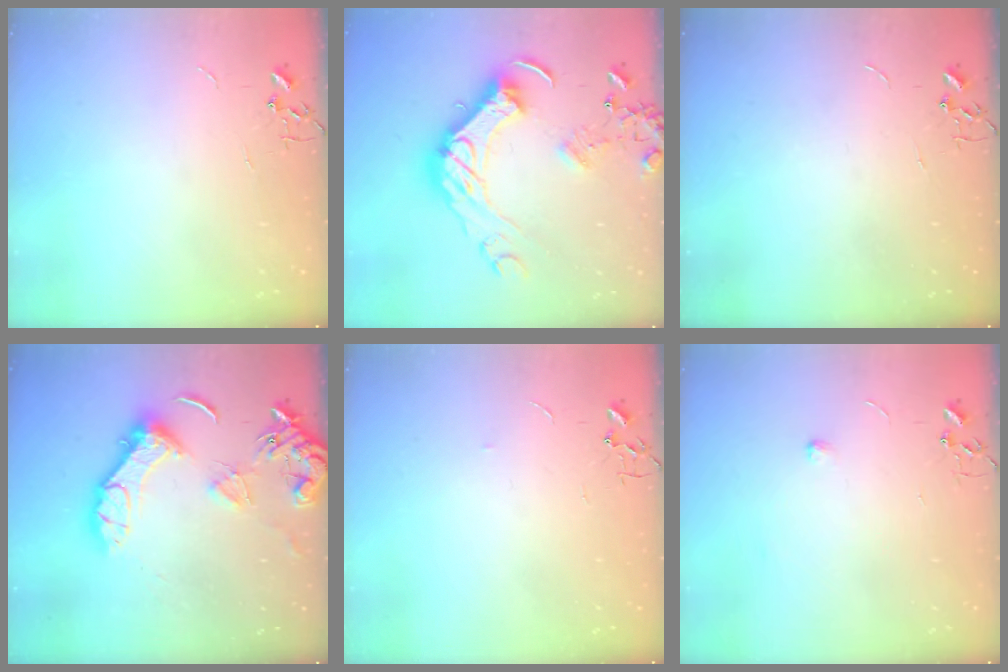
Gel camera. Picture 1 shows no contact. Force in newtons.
{"total": 23.6, "press": 23.4, "slide": 2.4}
{"total": 0.0}
{"total": 15.8, "press": 15.7, "slide": 1.7}
{"total": 2.6, "press": 2.5, "slide": 0.4}
{"total": 5.2, "press": 5.2, "slide": 0.7}